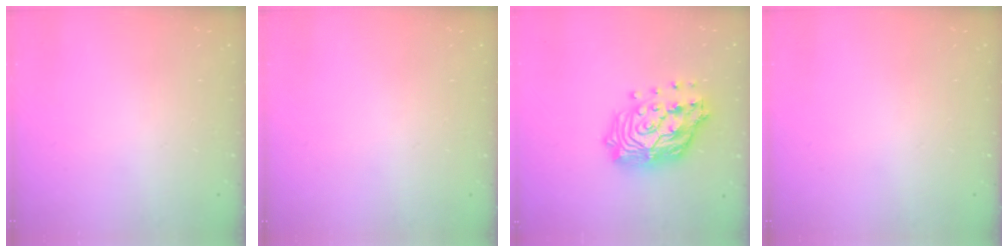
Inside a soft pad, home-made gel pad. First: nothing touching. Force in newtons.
{"total": 0.0}
{"total": 19.3, "press": 19.2, "slide": 2.1}
{"total": 0.0}